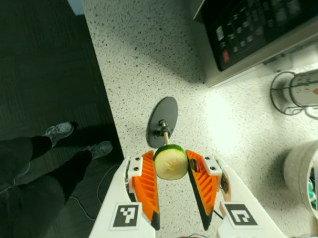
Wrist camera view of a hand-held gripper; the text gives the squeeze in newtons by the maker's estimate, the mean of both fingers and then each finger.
{"total": 9.6, "left": 9.6, "right": 9.6}